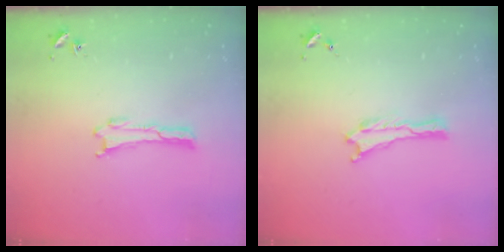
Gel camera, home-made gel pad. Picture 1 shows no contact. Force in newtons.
{"total": 0.0}